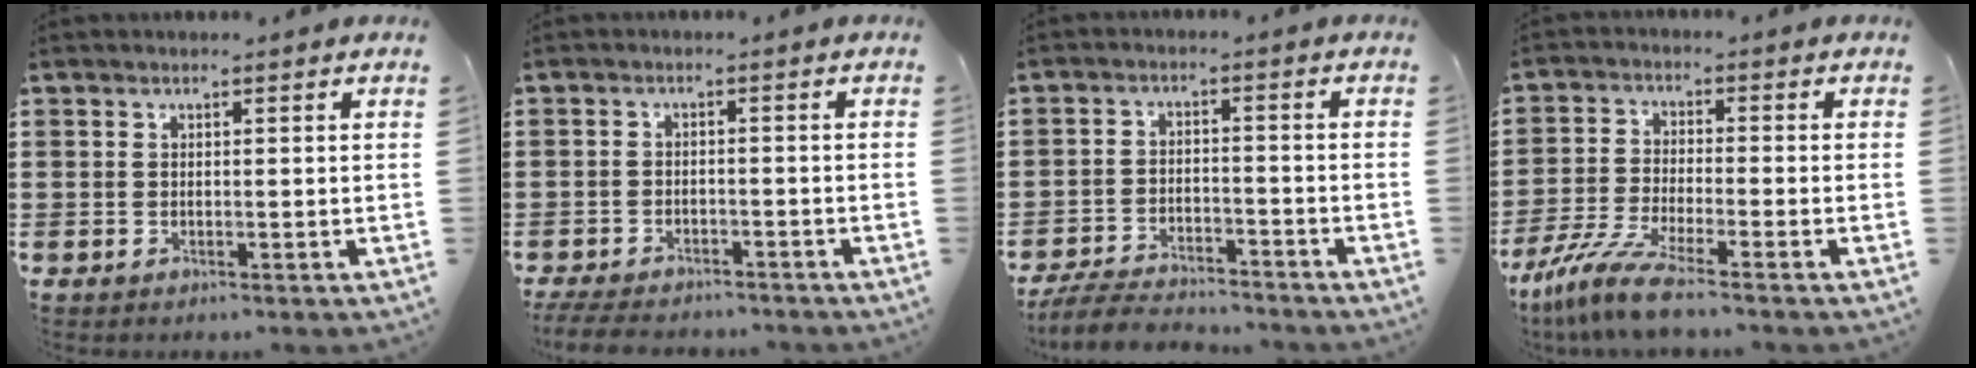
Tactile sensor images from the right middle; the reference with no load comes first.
{"total": 3.7, "force": [-3.6, 0.5, 0.5], "torque": [-0.018, -0.003, -0.077]}
{"total": 5.7, "force": [-5.5, 0.5, 1.5], "torque": [-0.035, -0.001, -0.108]}
{"total": 7.6, "force": [-6.2, 0.3, 4.3], "torque": [-0.099, -0.016, -0.121]}